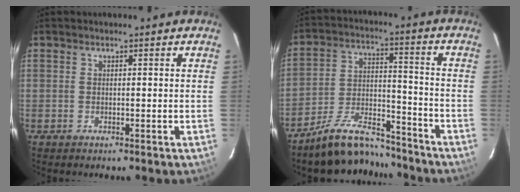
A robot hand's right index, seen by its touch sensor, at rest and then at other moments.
{"total": 13.5, "force": [-11.7, 4.3, 5.1], "torque": [-0.109, 0.021, -0.190]}